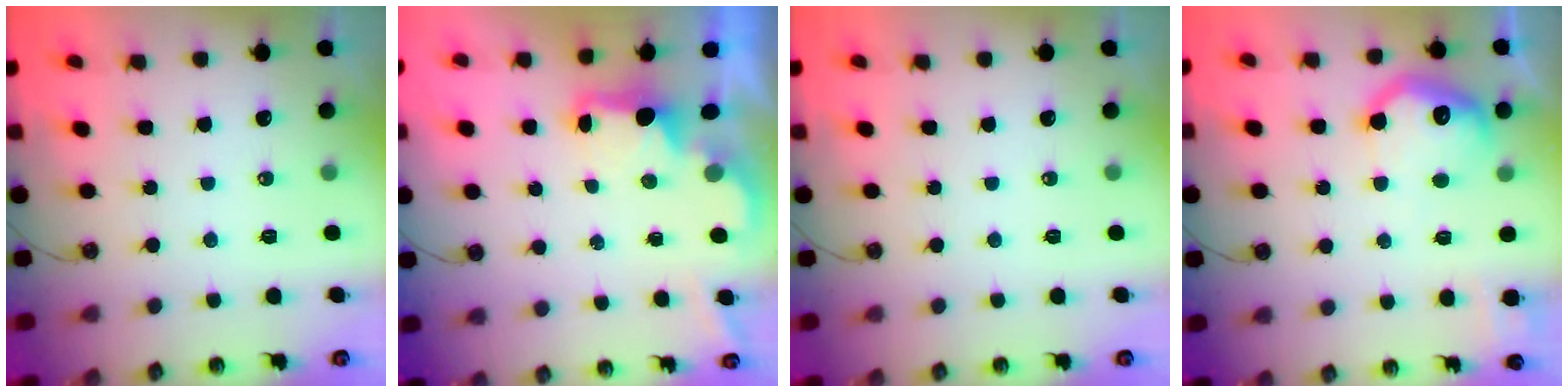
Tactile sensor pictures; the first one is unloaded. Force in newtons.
{"total": 2.1, "press": 1.9, "slide": 0.8}
{"total": 0.0}
{"total": 12.5, "press": 12.5, "slide": 0.9}